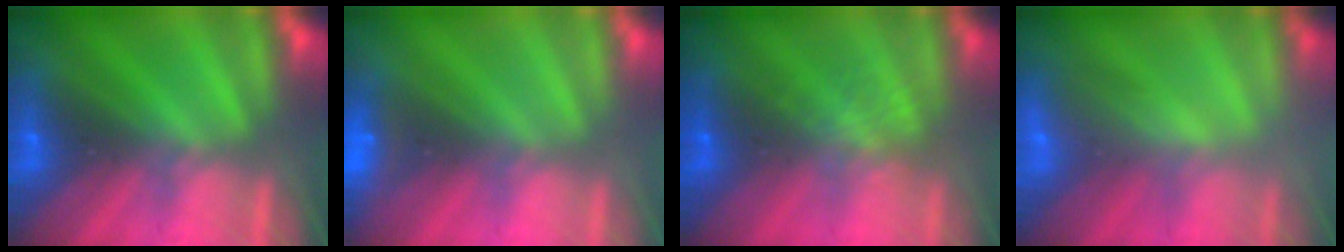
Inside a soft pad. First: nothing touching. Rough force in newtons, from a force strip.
{"total": 2.3}
{"total": 1.0}
{"total": 2.2}